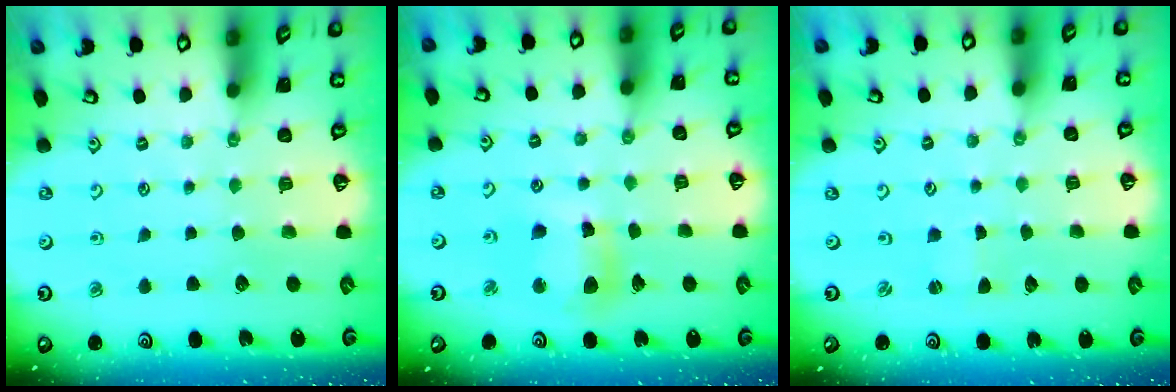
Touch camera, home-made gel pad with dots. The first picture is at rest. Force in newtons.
{"total": 10.9, "press": 10.9, "slide": 1.3}
{"total": 0.0}